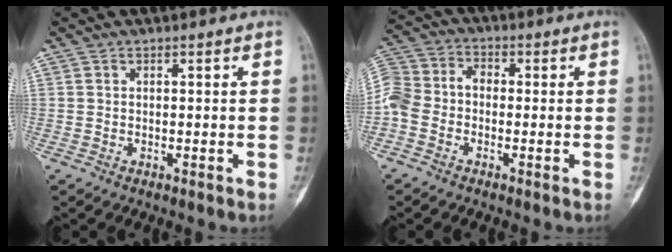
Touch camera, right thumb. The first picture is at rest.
{"total": 8.4, "force": [-1.8, 6.4, 5.1], "torque": [-0.099, 0.031, -0.053]}